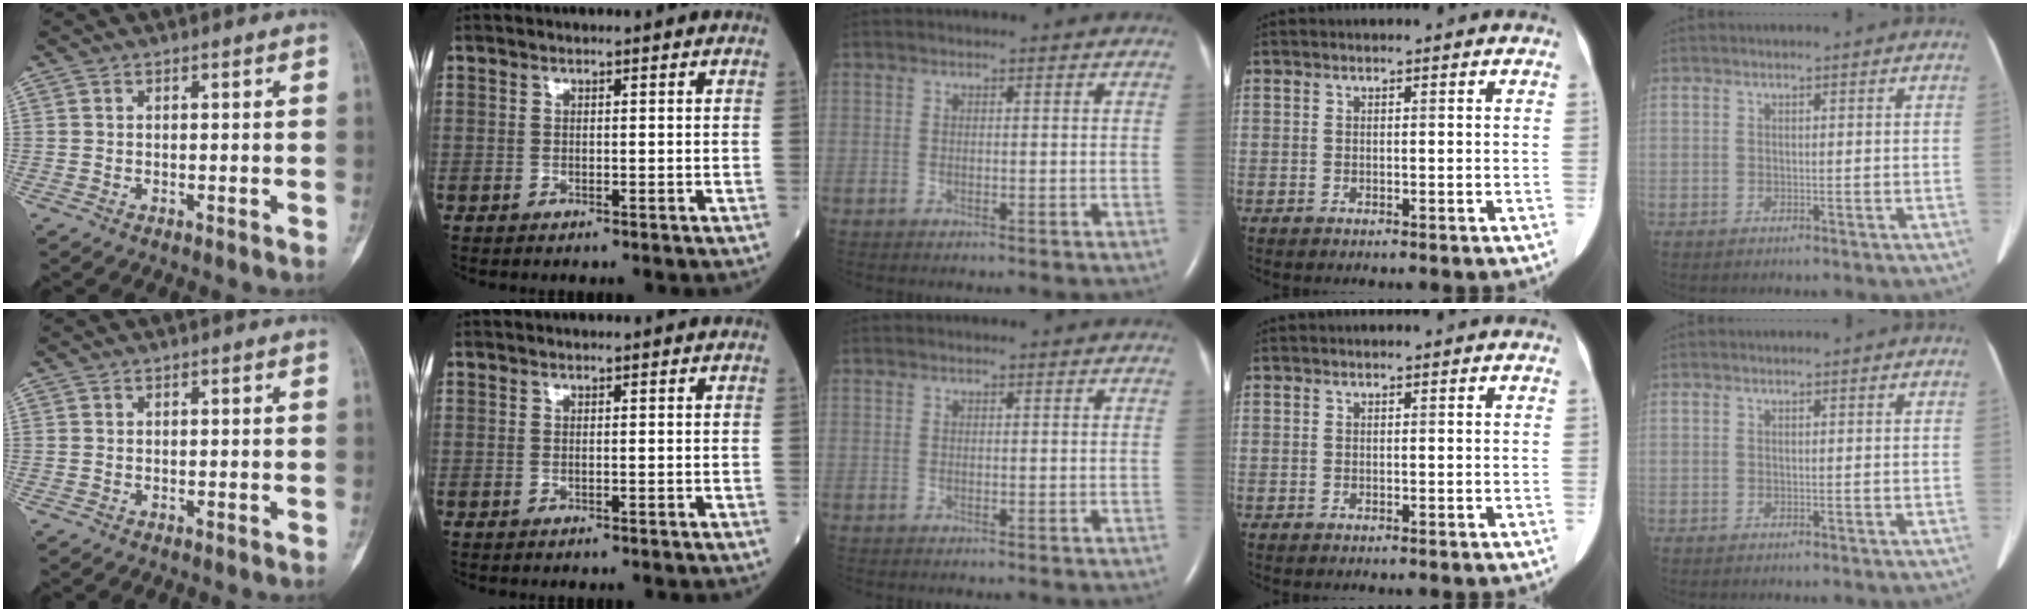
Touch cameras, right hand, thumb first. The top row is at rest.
{}